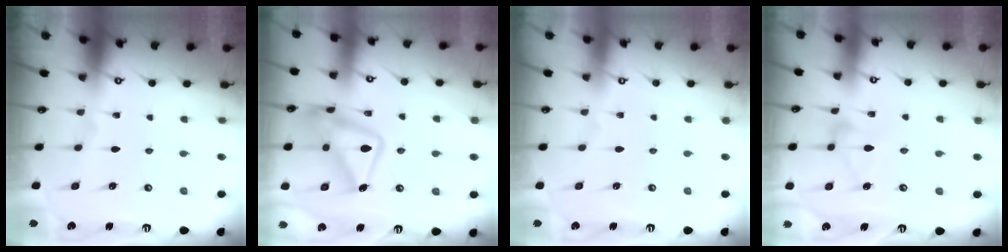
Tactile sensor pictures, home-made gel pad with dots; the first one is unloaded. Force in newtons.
{"total": 17.4, "press": 17.4, "slide": 1.5}
{"total": 4.0, "press": 4.0, "slide": 0.2}
{"total": 7.0, "press": 7.0, "slide": 0.3}